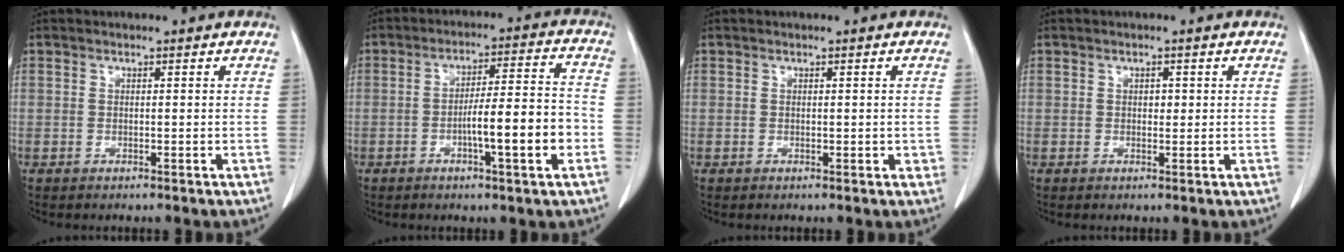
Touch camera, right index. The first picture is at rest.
{"total": 10.3, "force": [-3.2, 0.7, 9.7], "torque": [-0.154, 0.014, -0.049]}
{"total": 1.1, "force": [-0.1, 0.6, 0.9], "torque": [-0.010, 0.001, 0.002]}
{"total": 1.0, "force": [0.2, 0.7, 0.8], "torque": [-0.009, 0.001, 0.003]}